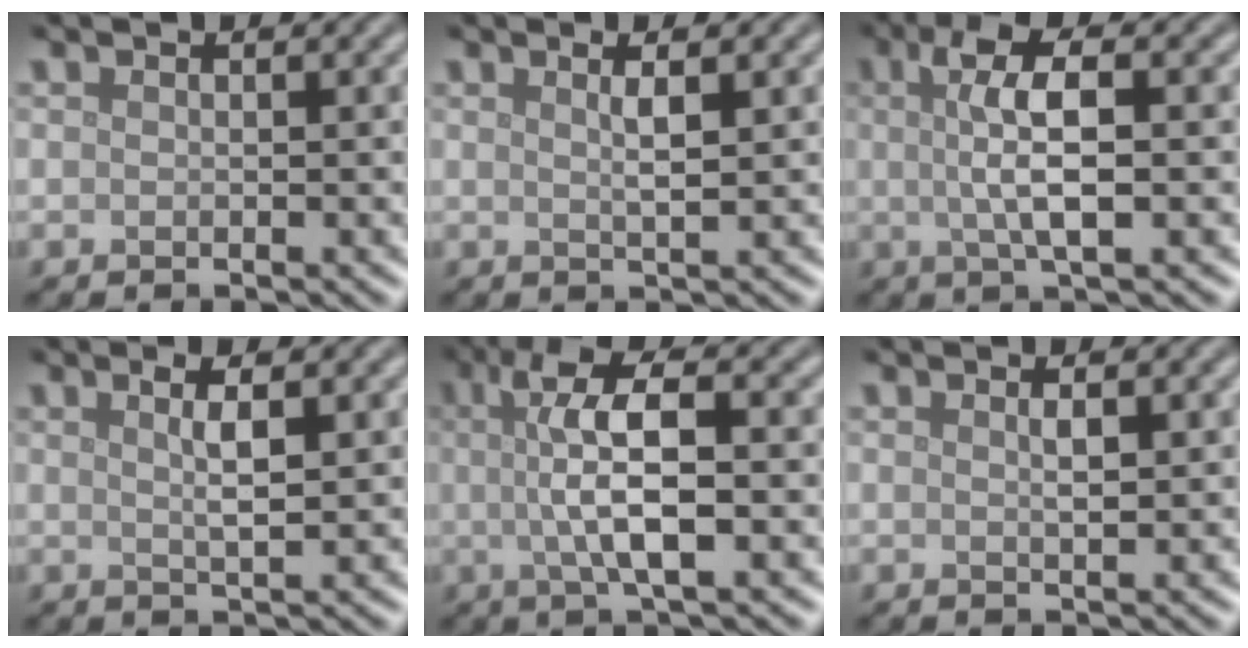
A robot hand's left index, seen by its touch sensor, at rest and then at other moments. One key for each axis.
{"total": 2.0, "fx": 0.7, "fy": 0.4, "fz": 1.8, "tx": -0.026, "ty": 0.003, "tz": 0.009}
{"total": 5.3, "fx": 0.6, "fy": 1.5, "fz": 5.0, "tx": -0.089, "ty": 0.006, "tz": 0.010}
{"total": 2.5, "fx": 0.8, "fy": 0.6, "fz": 2.3, "tx": -0.036, "ty": 0.002, "tz": 0.014}
{"total": 7.1, "fx": 0.5, "fy": 2.1, "fz": 6.7, "tx": -0.113, "ty": 0.009, "tz": 0.004}
{"total": 1.2, "fx": 0.4, "fy": 0.2, "fz": 1.1, "tx": -0.019, "ty": 0.001, "tz": 0.007}